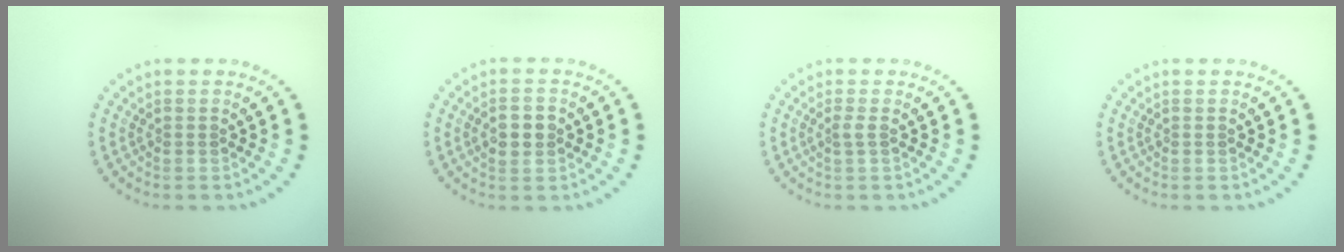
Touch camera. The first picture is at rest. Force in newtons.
{"total": 2.2, "press": 2.2, "slide": 0.1}
{"total": 0.9, "press": 0.6, "slide": 0.7}
{"total": 0.0}